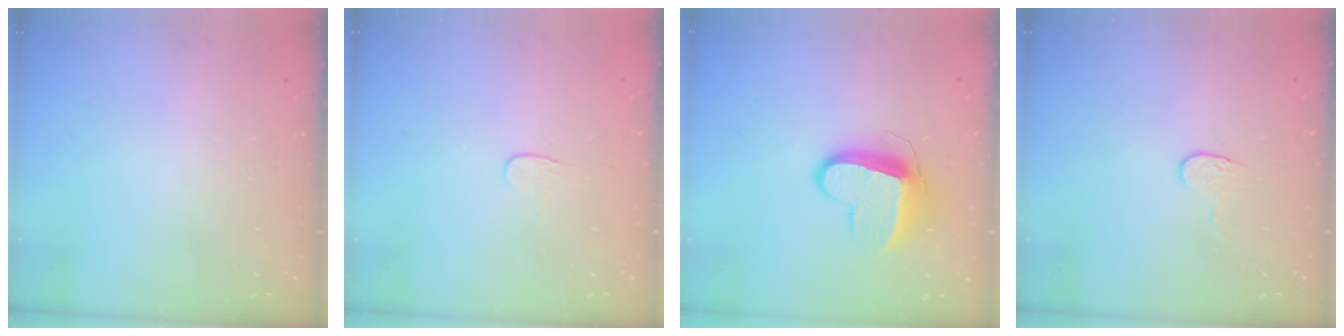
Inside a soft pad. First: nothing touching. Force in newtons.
{"total": 3.9, "press": 3.8, "slide": 0.4}
{"total": 11.3, "press": 11.3, "slide": 1.1}
{"total": 4.1, "press": 4.1, "slide": 0.4}